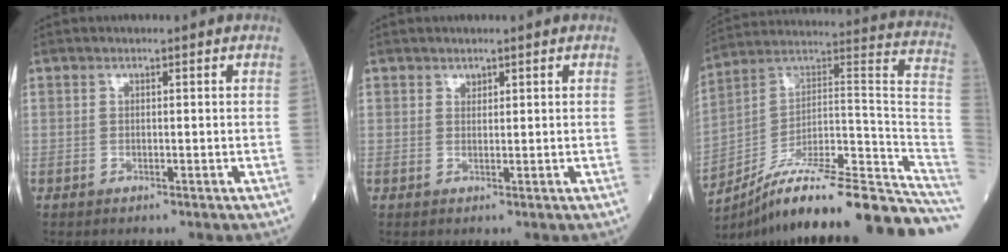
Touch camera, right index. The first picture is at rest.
{"total": 0.9, "force": [0.7, 0.5, 0.2], "torque": [-0.001, -0.002, 0.009]}
{"total": 27.3, "force": [-22.0, 1.5, 16.1], "torque": [-0.139, 0.037, -0.334]}